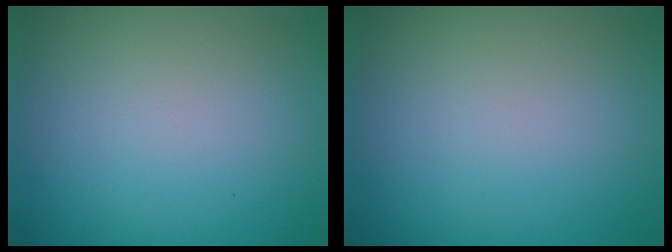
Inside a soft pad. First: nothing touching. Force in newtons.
{"total": 0.0}